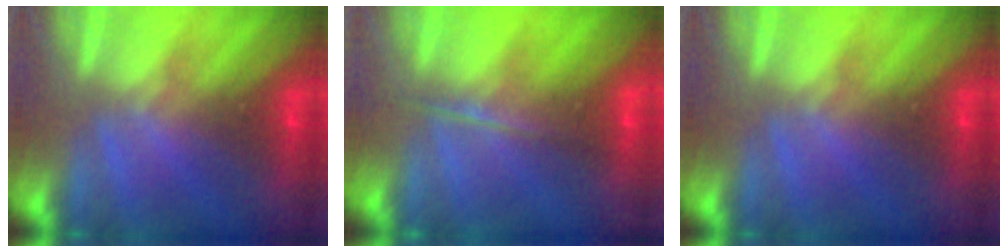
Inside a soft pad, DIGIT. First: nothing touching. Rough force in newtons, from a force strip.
{"total": 1.7}
{"total": 0.0}